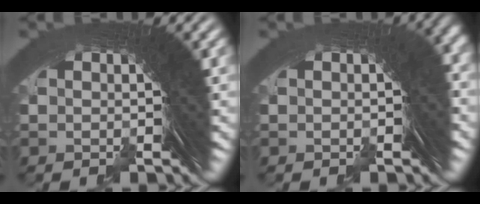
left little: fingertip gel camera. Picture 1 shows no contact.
{"total": 1.4, "force": [-0.7, 1.1, 0.5], "torque": [0.004, 0.004, -0.013]}